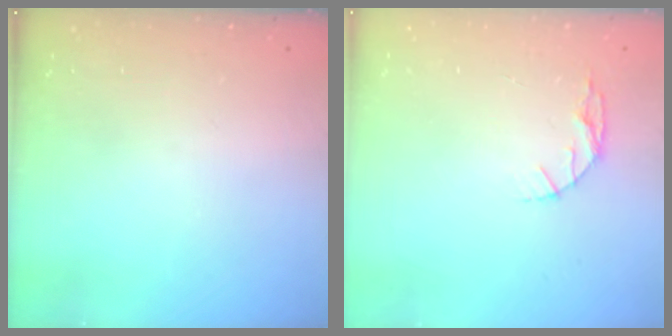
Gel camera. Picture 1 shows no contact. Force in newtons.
{"total": 4.4, "press": 4.4, "slide": 0.5}